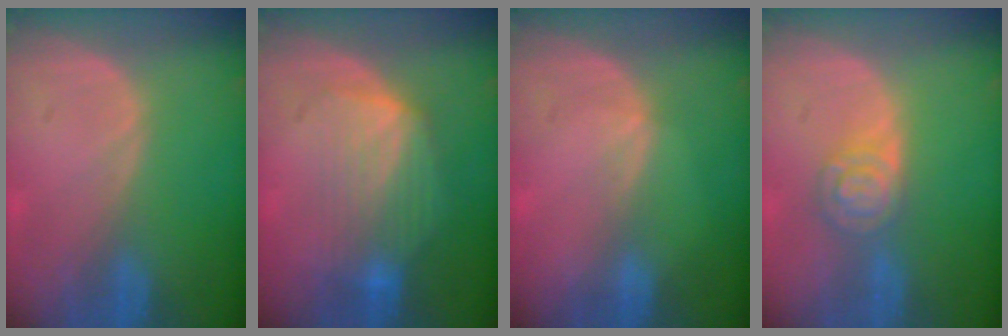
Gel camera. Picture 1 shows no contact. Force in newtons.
{"total": 7.4, "press": 7.3, "slide": 1.4}
{"total": 1.2, "press": 0.7, "slide": 0.9}
{"total": 5.3, "press": 4.6, "slide": 2.6}